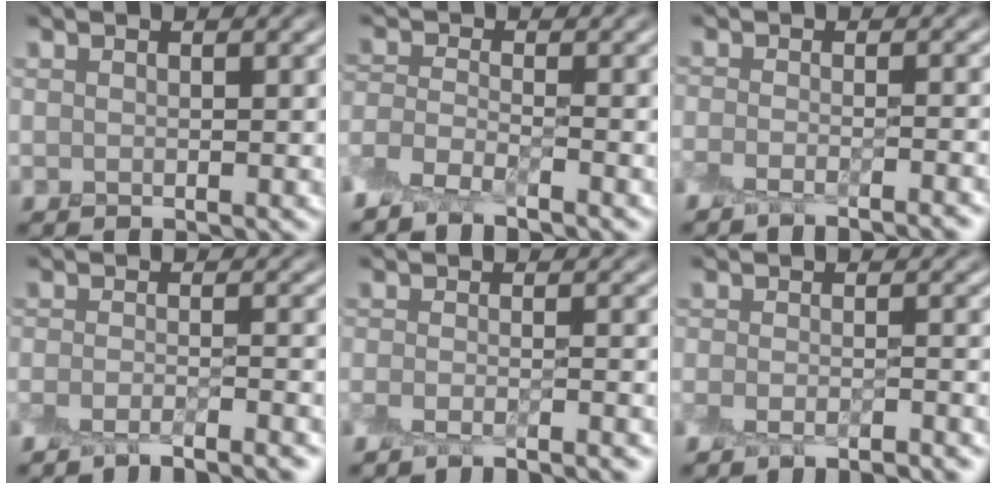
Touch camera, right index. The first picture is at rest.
{"total": 2.8, "force": [-2.7, 0.4, 0.8], "torque": [-0.022, -0.003, -0.064]}
{"total": 3.8, "force": [-3.6, 0.2, 1.1], "torque": [-0.026, -0.005, -0.058]}
{"total": 4.8, "force": [-4.6, 0.5, 1.5], "torque": [-0.029, -0.007, -0.074]}
{"total": 4.2, "force": [-4.1, 0.2, 0.9], "torque": [-0.020, -0.004, -0.063]}
{"total": 4.1, "force": [-4.0, 0.4, 1.0], "torque": [-0.020, -0.001, -0.062]}